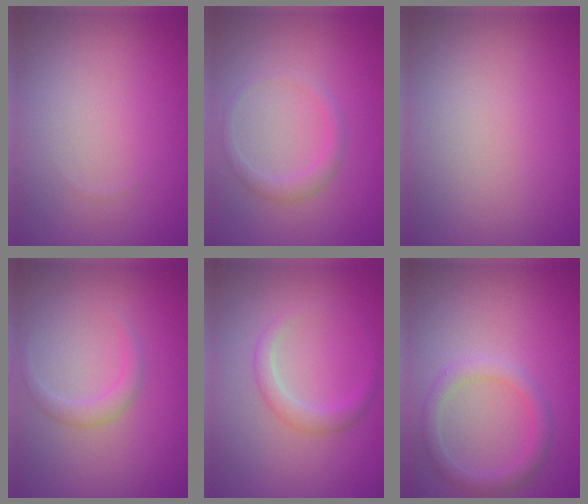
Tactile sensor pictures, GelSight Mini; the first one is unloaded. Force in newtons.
{"total": 1.6, "press": 1.6, "slide": 0.0}
{"total": 0.0}
{"total": 1.5, "press": 1.5, "slide": 0.0}
{"total": 1.9, "press": 1.9, "slide": 0.1}
{"total": 2.3, "press": 2.3, "slide": 0.1}